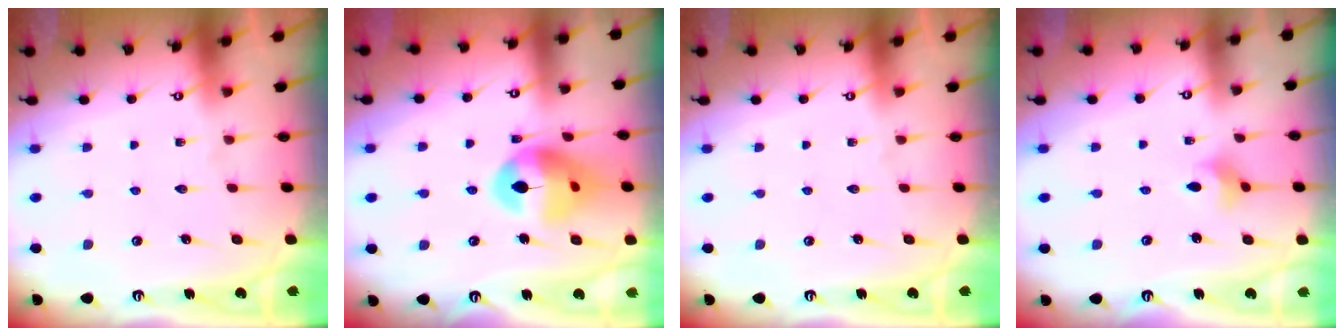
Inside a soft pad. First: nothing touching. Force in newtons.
{"total": 14.7, "press": 14.6, "slide": 1.8}
{"total": 0.0}
{"total": 2.6, "press": 2.6, "slide": 0.4}